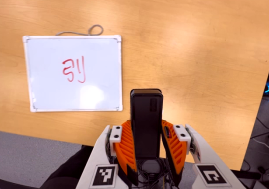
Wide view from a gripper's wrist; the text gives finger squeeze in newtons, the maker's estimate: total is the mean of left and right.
{"total": 5.1, "left": 3.9, "right": 6.3}